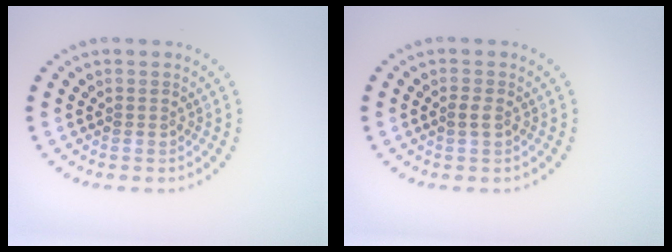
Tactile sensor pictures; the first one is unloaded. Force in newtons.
{"total": 1.0, "press": 1.0, "slide": 0.2}